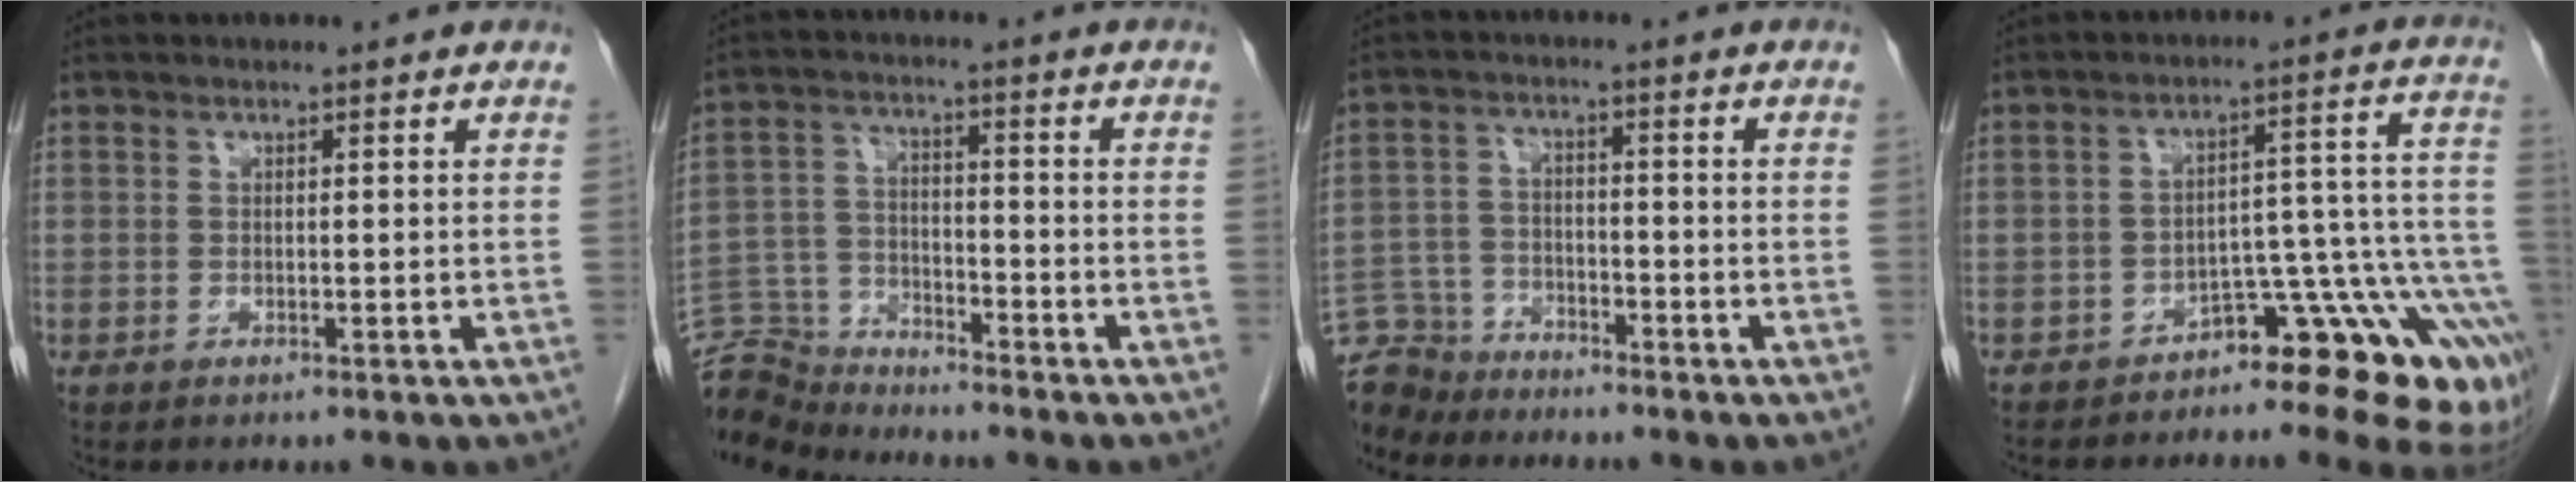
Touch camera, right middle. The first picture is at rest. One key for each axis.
{"total": 9.3, "fx": -9.2, "fy": 0.8, "fz": 0.1, "tx": -0.011, "ty": 0.010, "tz": -0.179}
{"total": 8.4, "fx": -7.9, "fy": 3.1, "fz": -0.2, "tx": -0.005, "ty": 0.006, "tz": -0.152}
{"total": 13.0, "fx": -10.1, "fy": 3.5, "fz": 7.4, "tx": -0.031, "ty": 0.074, "tz": -0.134}